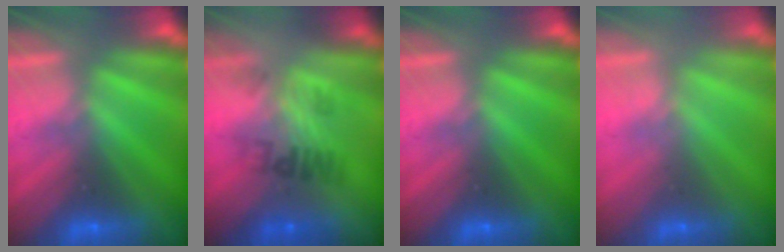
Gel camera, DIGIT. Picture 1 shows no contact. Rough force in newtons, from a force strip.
{"total": 2.3}
{"total": 0.0}
{"total": 2.3}